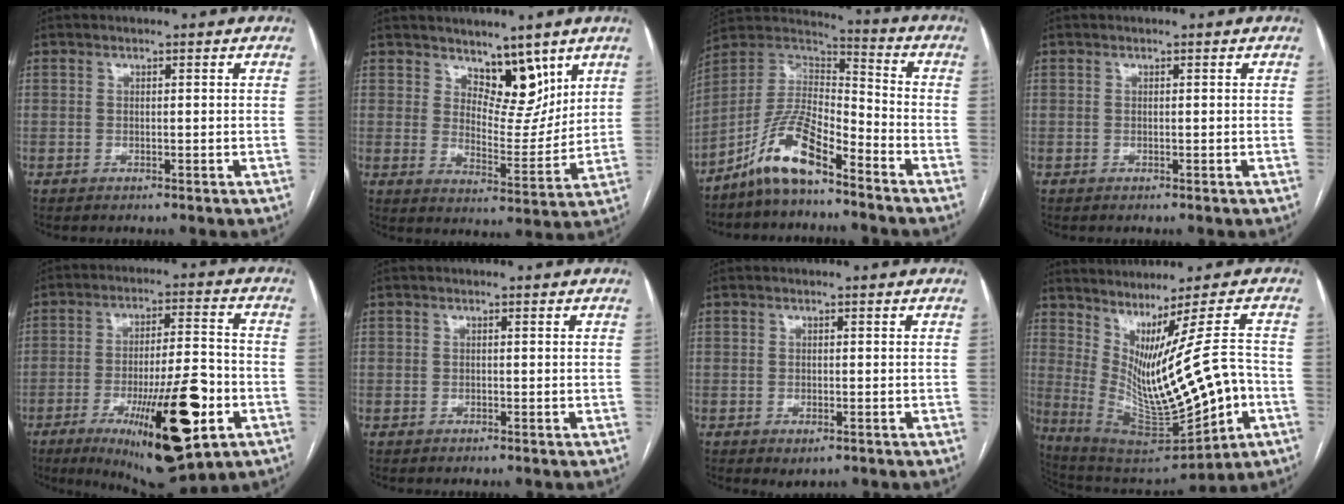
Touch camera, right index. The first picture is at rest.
{"total": 7.9, "force": [5.6, 3.9, 4.0], "torque": [-0.049, -0.008, 0.099]}
{"total": 11.6, "force": [-8.1, 3.0, 7.7], "torque": [-0.162, 0.021, -0.156]}
{"total": 0.0}
{"total": 19.7, "force": [-7.9, 4.4, 17.5], "torque": [-0.249, -0.009, -0.108]}
{"total": 0.0}
{"total": 1.6, "force": [-0.8, 0.9, 1.0], "torque": [-0.010, -0.002, -0.004]}
{"total": 17.7, "force": [-1.6, 2.8, 17.4], "torque": [-0.302, -0.010, 0.005]}